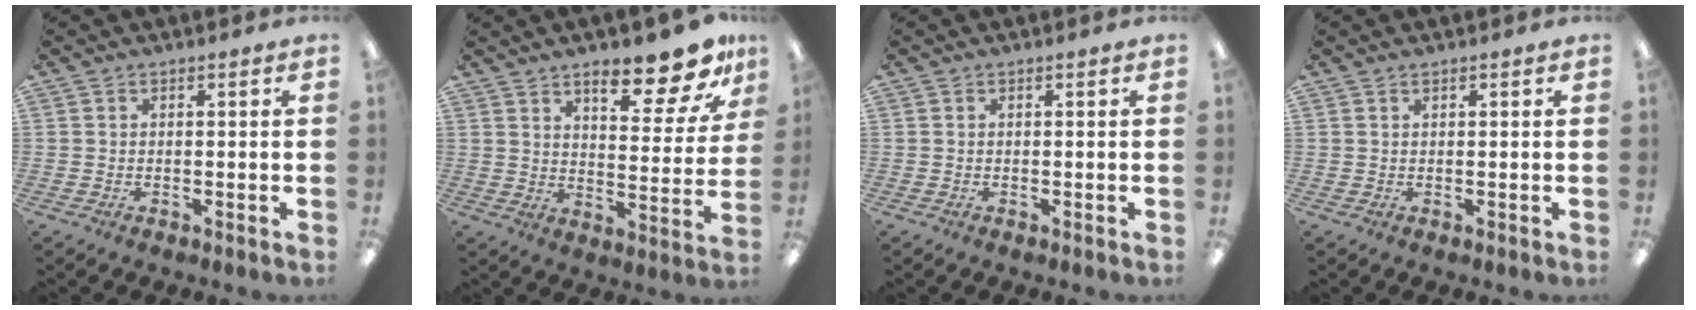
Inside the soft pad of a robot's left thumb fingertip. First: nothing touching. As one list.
[{"total": 15.5, "force": [11.2, 4.5, 9.7], "torque": [-0.128, -0.069, 0.180]}, {"total": 0.0}, {"total": 0.5, "force": [0.4, 0.2, 0.3], "torque": [-0.006, 0.002, 0.007]}]